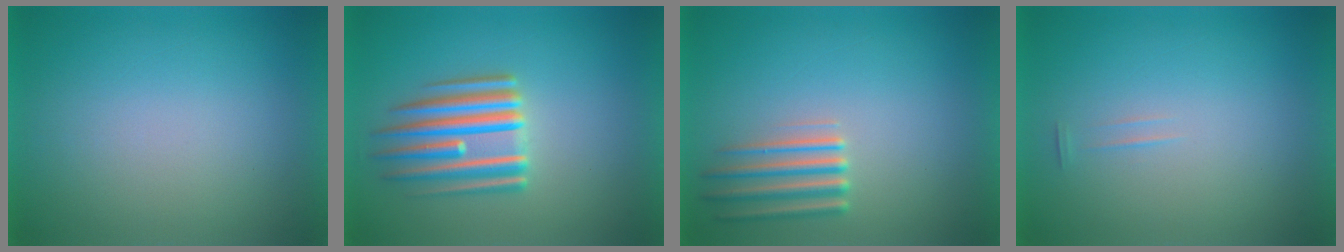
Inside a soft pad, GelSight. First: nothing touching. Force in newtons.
{"total": 5.5}
{"total": 2.3}
{"total": 1.3}